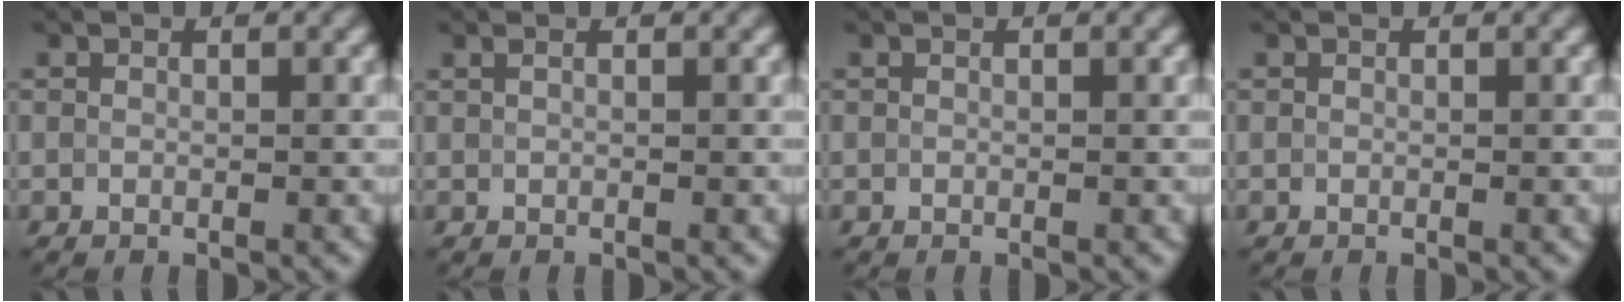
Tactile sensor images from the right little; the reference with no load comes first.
{"total": 0.8, "force": [0.3, 0.4, 0.6], "torque": [-0.012, 0.001, 0.000]}
{"total": 0.0}
{"total": 0.0}